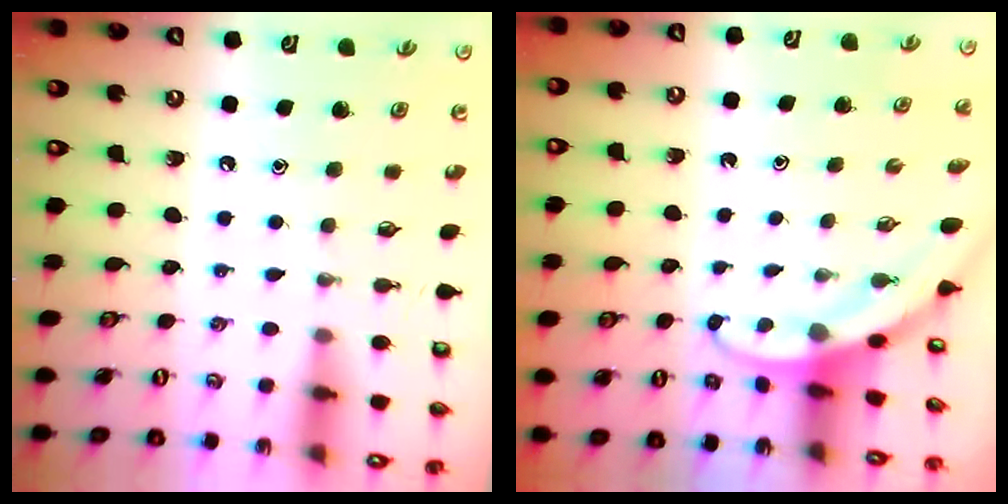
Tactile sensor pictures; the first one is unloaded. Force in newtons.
{"total": 3.1, "press": 3.1, "slide": 0.1}